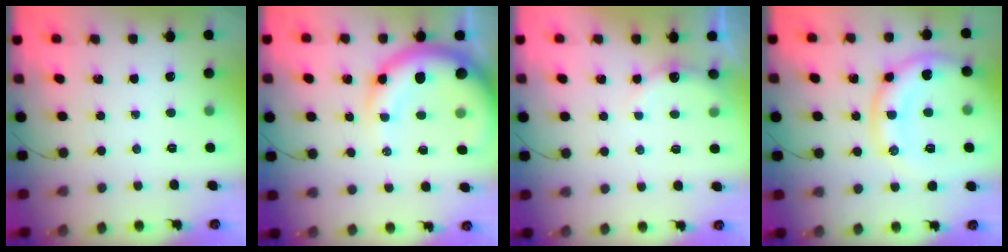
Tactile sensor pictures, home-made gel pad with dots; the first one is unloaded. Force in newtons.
{"total": 13.6, "press": 13.1, "slide": 3.5}
{"total": 6.8, "press": 6.6, "slide": 1.3}
{"total": 13.6, "press": 13.6, "slide": 0.6}